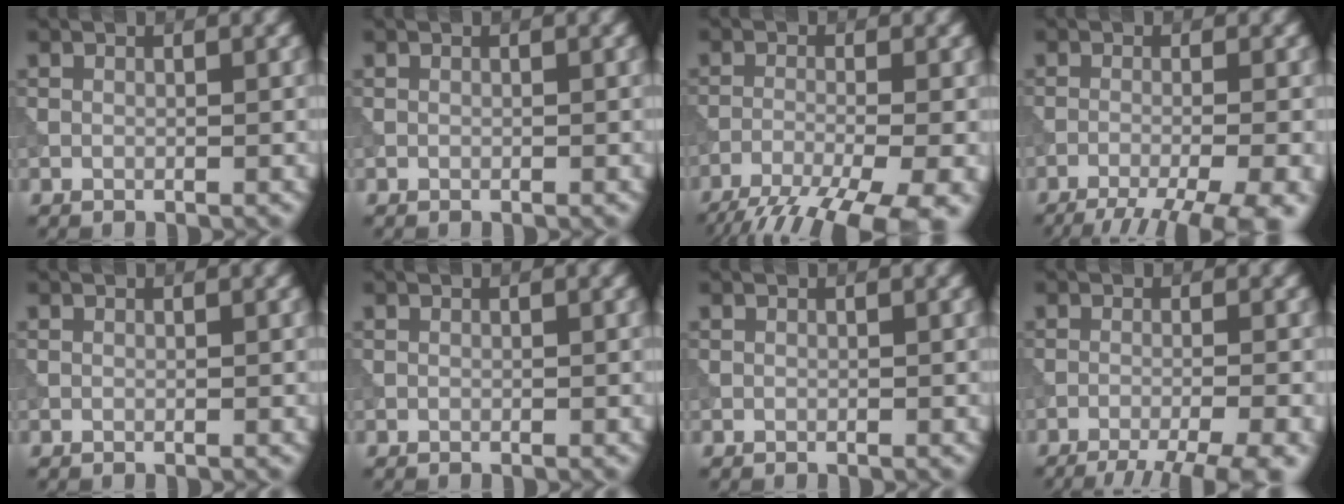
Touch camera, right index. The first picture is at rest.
{"total": 0.0}
{"total": 10.8, "force": [-8.0, 2.6, 6.8], "torque": [-0.121, -0.039, -0.114]}
{"total": 9.4, "force": [-6.1, 2.7, 6.6], "torque": [-0.075, -0.017, -0.074]}
{"total": 0.0}
{"total": 0.0}
{"total": 0.0}
{"total": 7.4, "force": [-4.7, 1.9, 5.4], "torque": [-0.059, -0.008, -0.063]}